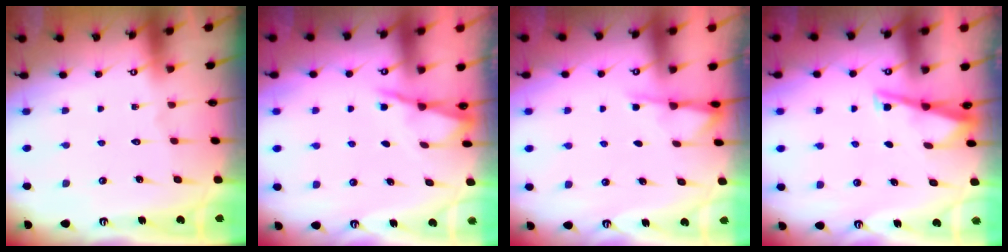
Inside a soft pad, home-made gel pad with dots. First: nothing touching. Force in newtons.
{"total": 2.0, "press": 2.0, "slide": 0.2}
{"total": 1.9, "press": 1.8, "slide": 0.4}
{"total": 4.3, "press": 4.3, "slide": 0.5}